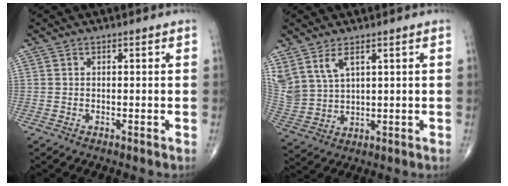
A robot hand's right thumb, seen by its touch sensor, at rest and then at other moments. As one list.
[{"total": 8.9, "force": [5.1, 4.7, 5.6], "torque": [-0.120, -0.017, 0.123]}]